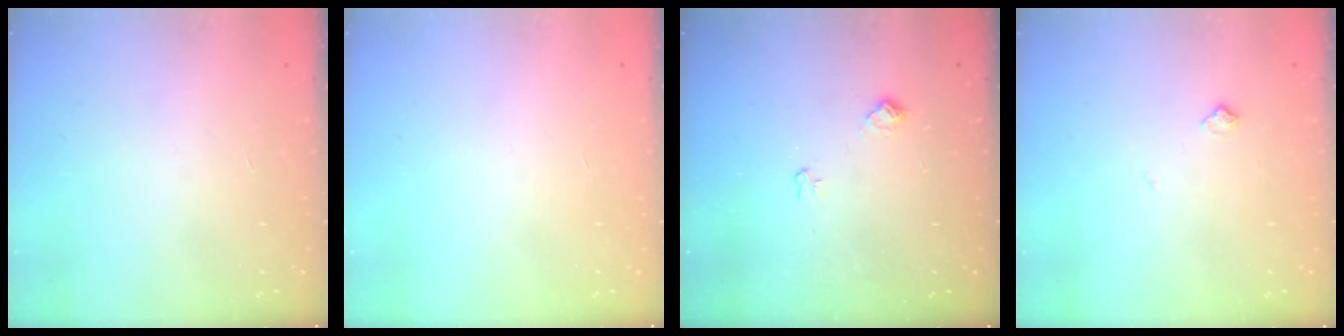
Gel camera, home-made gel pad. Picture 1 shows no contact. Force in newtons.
{"total": 0.0}
{"total": 7.8, "press": 7.8, "slide": 0.8}
{"total": 6.0, "press": 5.9, "slide": 0.8}